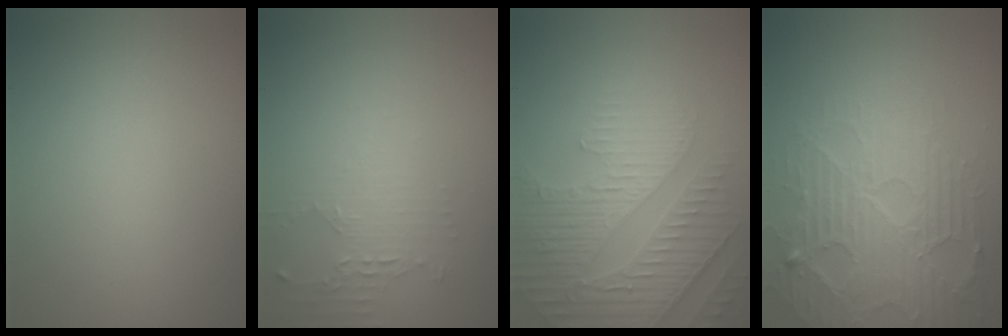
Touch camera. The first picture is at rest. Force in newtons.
{"total": 2.0, "press": 1.4, "slide": 1.5}
{"total": 5.1, "press": 4.6, "slide": 2.3}
{"total": 4.5, "press": 4.5, "slide": 0.6}